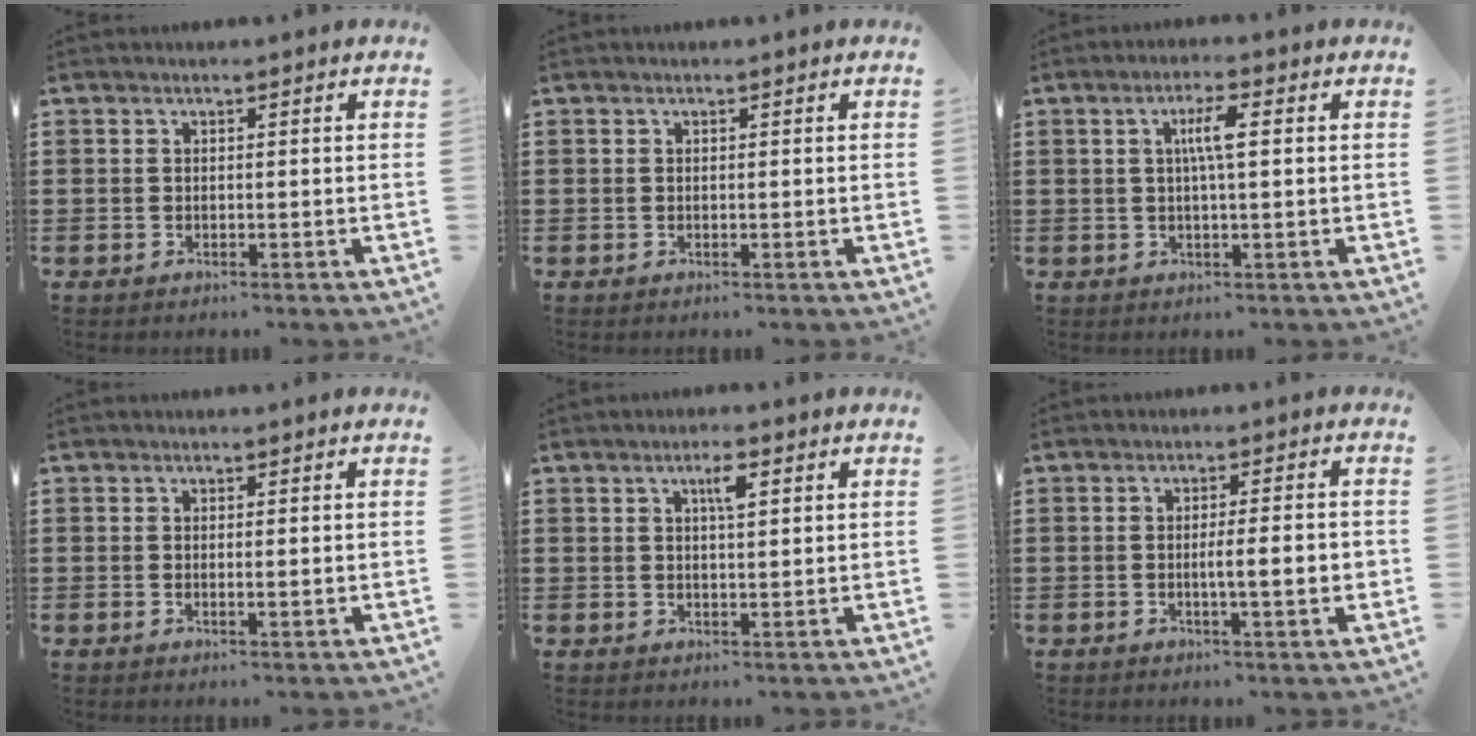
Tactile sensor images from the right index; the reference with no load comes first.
{"total": 0.0}
{"total": 4.2, "force": [0.6, 0.6, 4.1], "torque": [-0.078, 0.004, 0.006]}
{"total": 0.7, "force": [0.0, 0.0, 0.7], "torque": [-0.013, -0.002, 0.000]}
{"total": 3.1, "force": [1.3, 0.8, 2.7], "torque": [-0.048, 0.006, 0.017]}
{"total": 4.6, "force": [-0.8, 0.1, 4.5], "torque": [-0.077, -0.005, -0.016]}